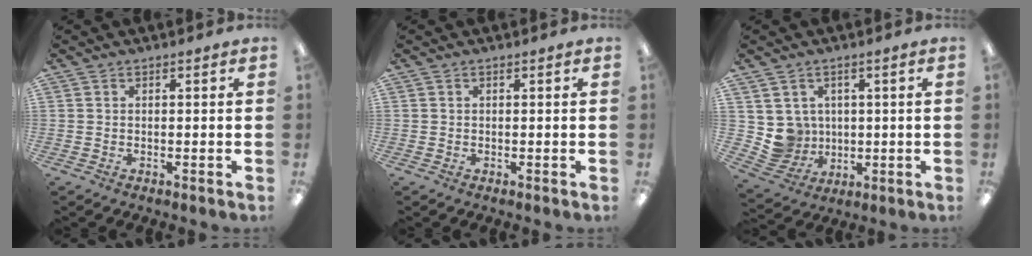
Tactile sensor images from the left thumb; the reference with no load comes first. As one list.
[{"total": 0.0}, {"total": 6.8, "force": [2.1, 6.4, 0.4], "torque": [-0.027, -0.014, 0.050]}]